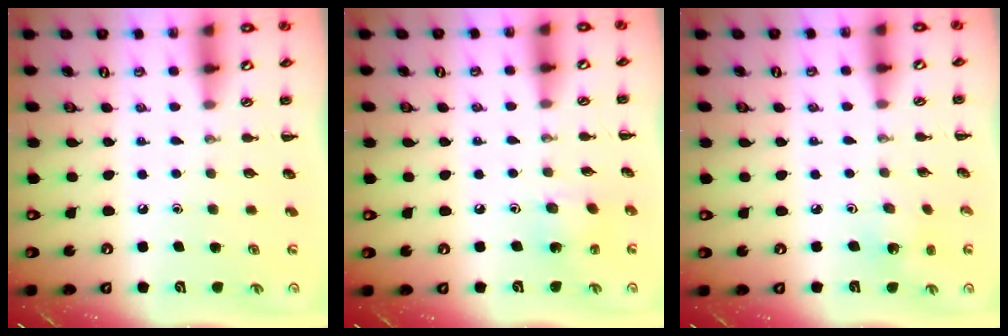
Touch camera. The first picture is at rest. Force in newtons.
{"total": 3.8, "press": 3.6, "slide": 1.1}
{"total": 1.9, "press": 1.8, "slide": 0.6}